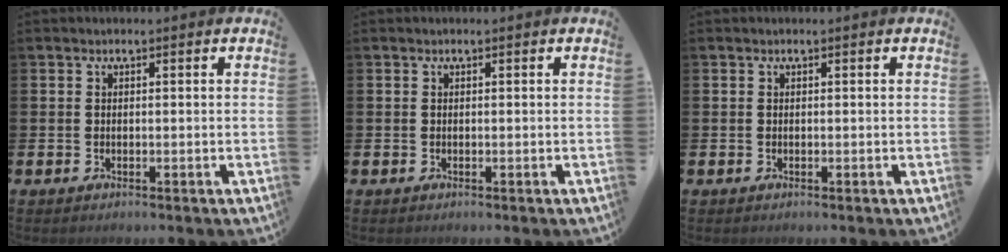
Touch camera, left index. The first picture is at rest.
{"total": 0.0}
{"total": 0.0}